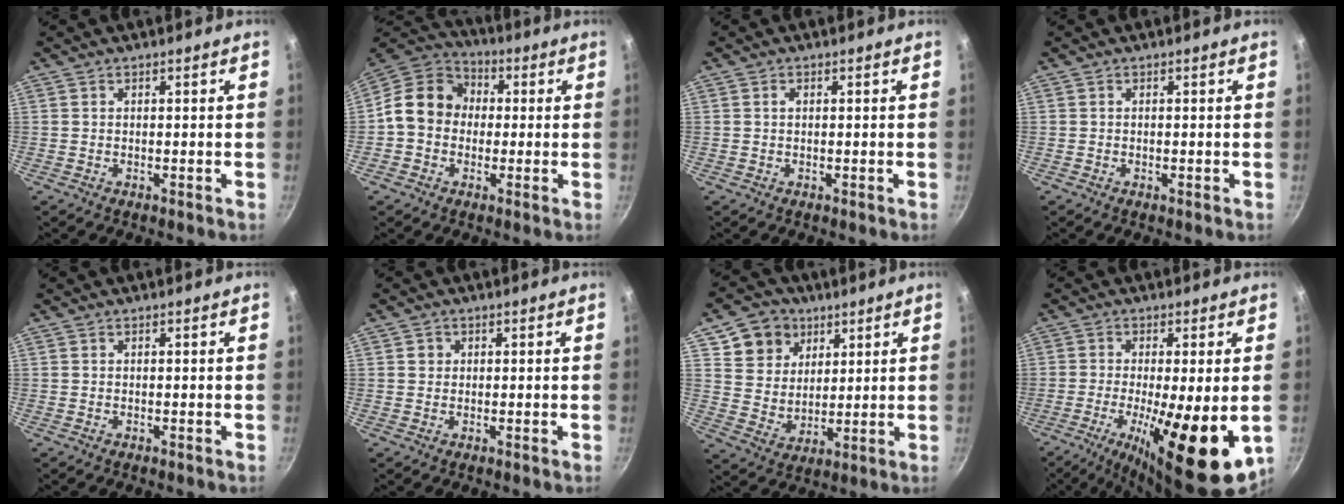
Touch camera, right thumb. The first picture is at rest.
{"total": 12.7, "force": [0.0, 10.8, 6.7], "torque": [-0.080, 0.034, -0.024]}
{"total": 0.9, "force": [0.2, 0.5, 0.6], "torque": [-0.012, 0.003, 0.003]}
{"total": 0.0}
{"total": 0.0}
{"total": 1.5, "force": [0.3, 1.4, 0.4], "torque": [0.000, 0.003, 0.003]}
{"total": 11.2, "force": [5.5, 9.1, 3.5], "torque": [-0.029, -0.019, 0.101]}
{"total": 17.2, "force": [-3.8, 4.7, 16.1], "torque": [-0.262, -0.016, -0.053]}